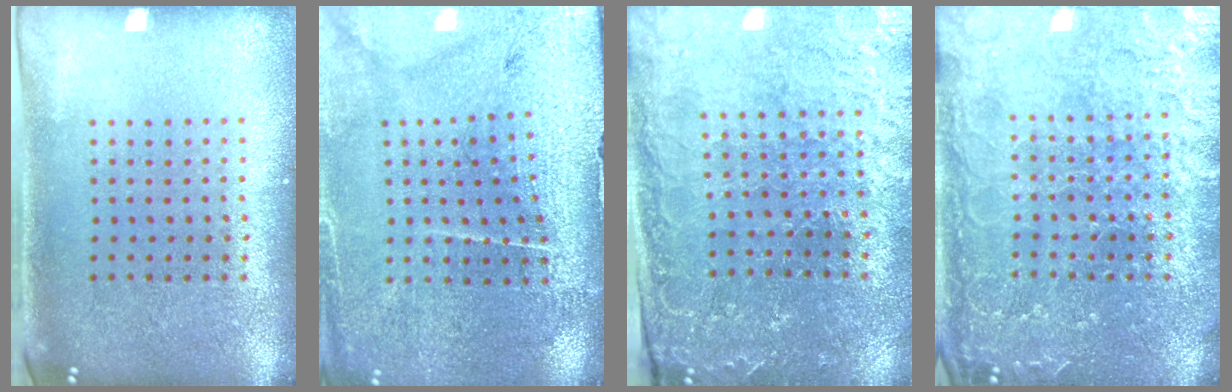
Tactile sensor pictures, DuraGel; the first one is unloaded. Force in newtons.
{"total": 3.3, "press": 3.3, "slide": 0.4}
{"total": 1.5, "press": 1.4, "slide": 0.5}
{"total": 4.3, "press": 4.3, "slide": 0.5}